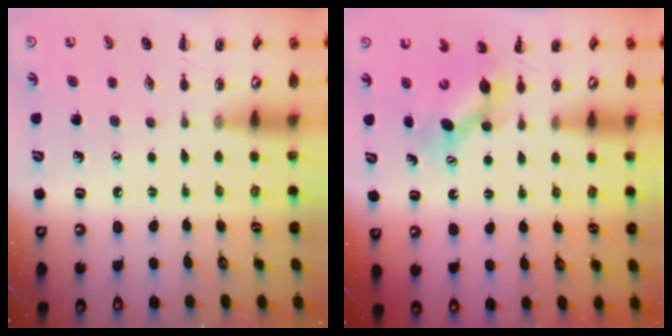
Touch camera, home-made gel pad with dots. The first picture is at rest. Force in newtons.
{"total": 6.4, "press": 6.3, "slide": 1.0}